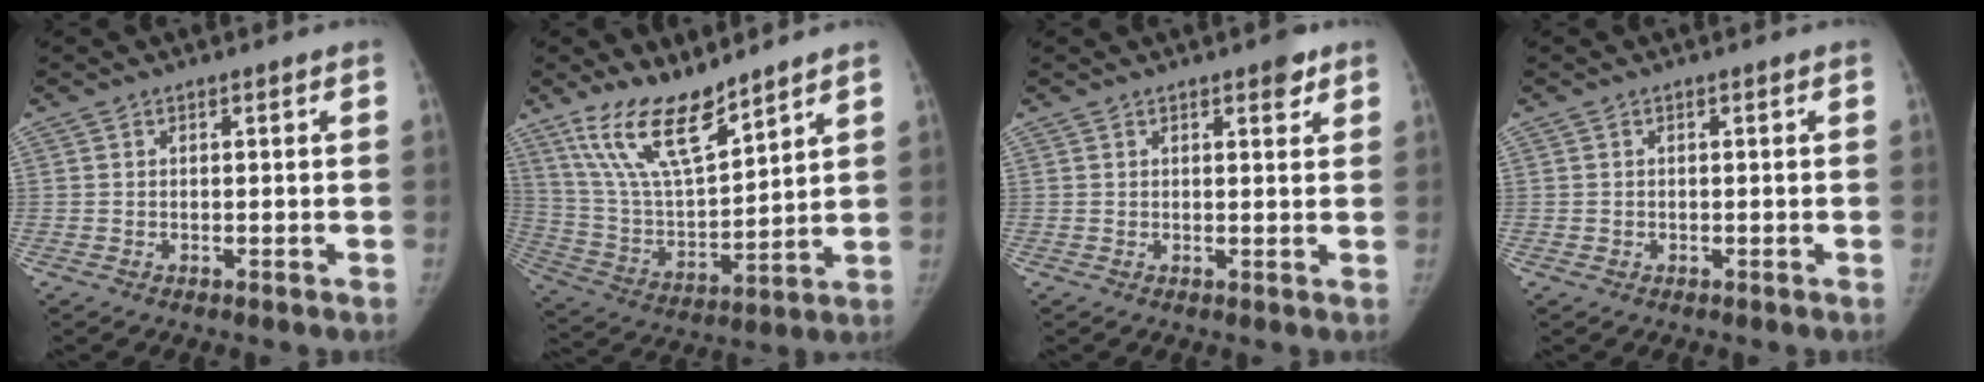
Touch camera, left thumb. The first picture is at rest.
{"total": 15.1, "force": [11.2, 4.5, 9.0], "torque": [-0.149, -0.063, 0.227]}
{"total": 2.7, "force": [1.7, 1.1, 1.8], "torque": [-0.014, -0.008, 0.020]}
{"total": 0.8, "force": [-0.2, 0.8, 0.1], "torque": [0.002, 0.004, -0.005]}